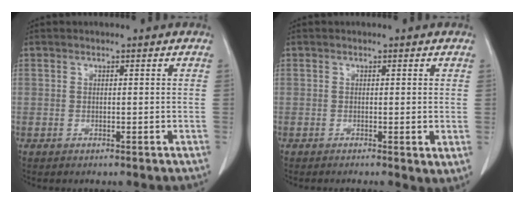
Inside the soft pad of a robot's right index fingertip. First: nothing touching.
{"total": 2.1, "force": [-0.4, 0.5, 2.0], "torque": [-0.027, -0.008, -0.007]}